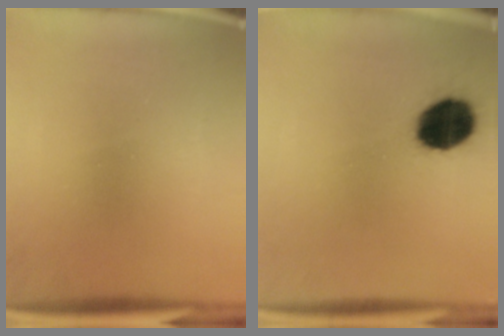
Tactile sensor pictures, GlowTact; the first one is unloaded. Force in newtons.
{"total": 13.7}